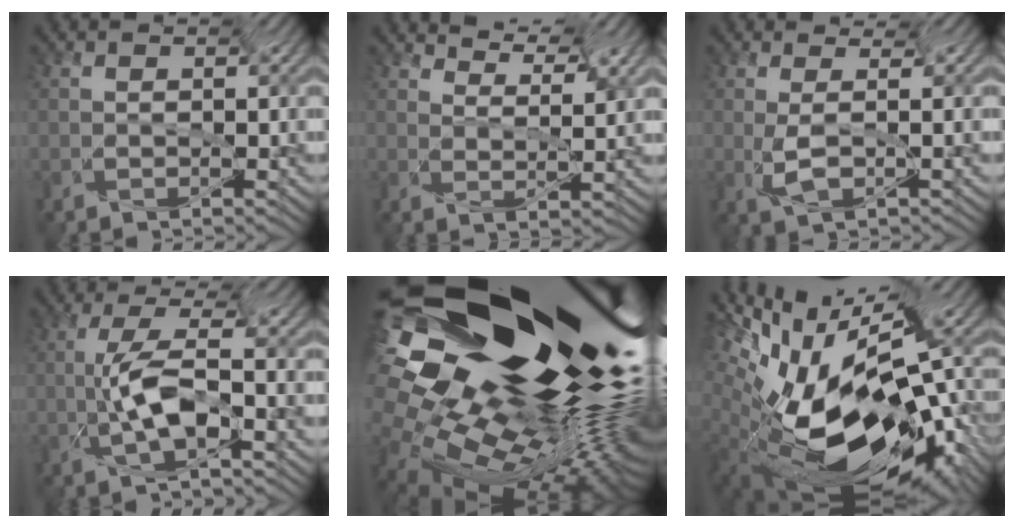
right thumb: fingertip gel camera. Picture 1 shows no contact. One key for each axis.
{"total": 3.7, "fx": 3.5, "fy": -0.4, "fz": 1.1, "tx": -0.037, "ty": 0.003, "tz": 0.061}
{"total": 1.8, "fx": -0.2, "fy": 0.7, "fz": 1.7, "tx": -0.043, "ty": -0.002, "tz": 0.003}
{"total": 5.2, "fx": -3.9, "fy": -0.4, "fz": 3.4, "tx": -0.078, "ty": 0.016, "tz": -0.066}
{"total": 15.8, "fx": 2.9, "fy": 9.0, "fz": 12.7, "tx": -0.254, "ty": 0.008, "tz": 0.049}
{"total": 16.9, "fx": -4.5, "fy": 9.9, "fz": 13.0, "tx": -0.231, "ty": -0.012, "tz": -0.059}